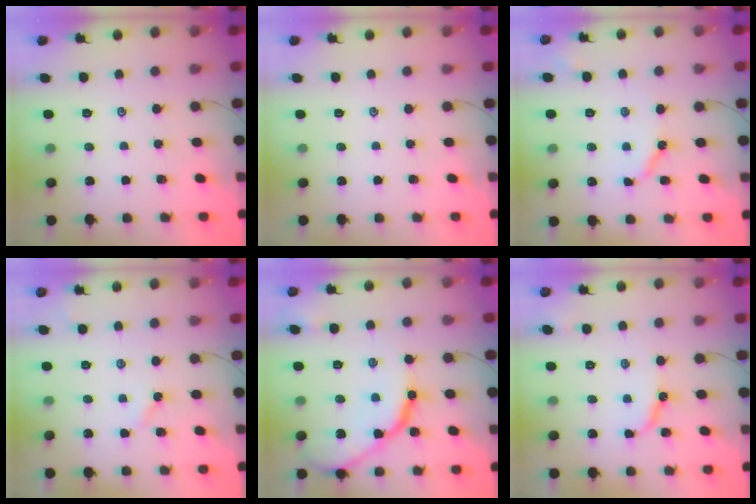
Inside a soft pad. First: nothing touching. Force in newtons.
{"total": 0.0}
{"total": 5.1, "press": 5.1, "slide": 0.6}
{"total": 2.6, "press": 2.5, "slide": 0.3}
{"total": 14.2, "press": 14.2, "slide": 1.0}
{"total": 6.4, "press": 6.4, "slide": 0.6}